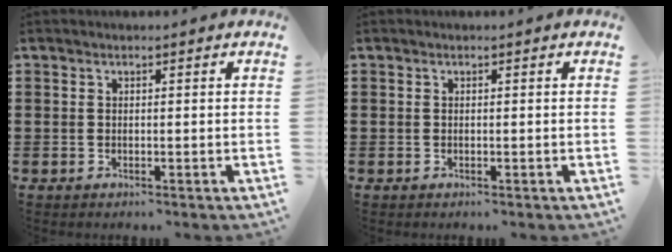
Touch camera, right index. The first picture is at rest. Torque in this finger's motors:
{"motor_torque": [1.85, 0.28, 0.01, -0.01]}